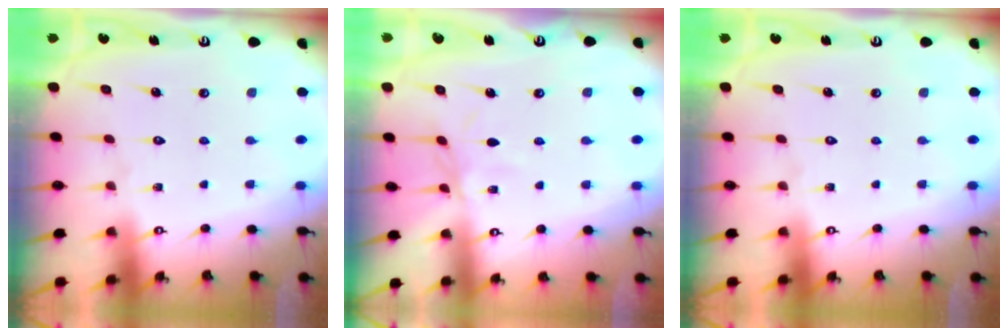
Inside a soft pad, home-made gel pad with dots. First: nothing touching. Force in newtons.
{"total": 3.2, "press": 3.2, "slide": 0.2}
{"total": 0.0}